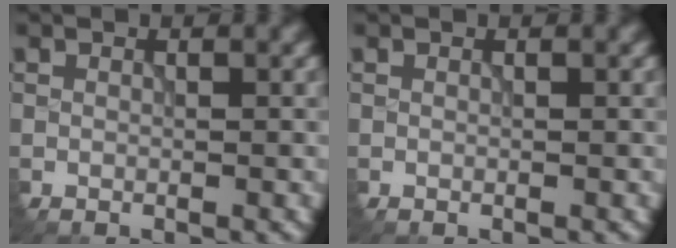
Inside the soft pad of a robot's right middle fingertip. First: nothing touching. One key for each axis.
{"total": 0.0}